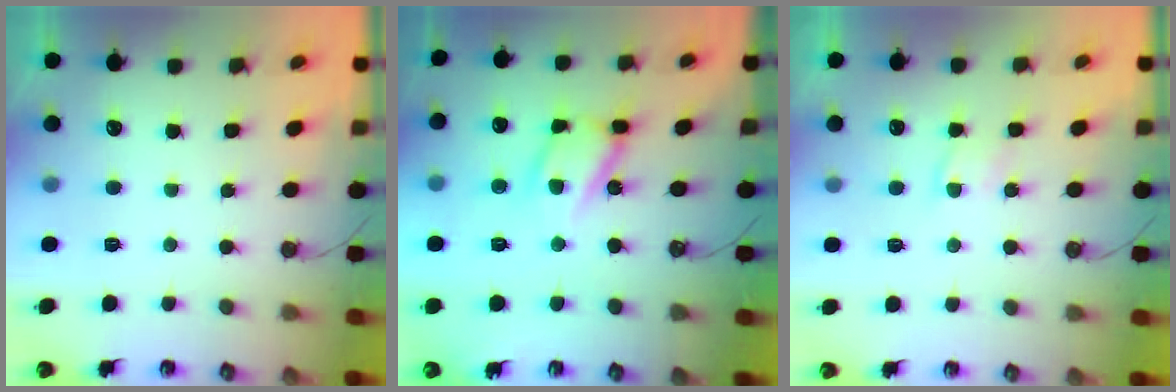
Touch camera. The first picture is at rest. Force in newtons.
{"total": 13.3, "press": 13.3, "slide": 1.2}
{"total": 4.3, "press": 4.2, "slide": 0.5}